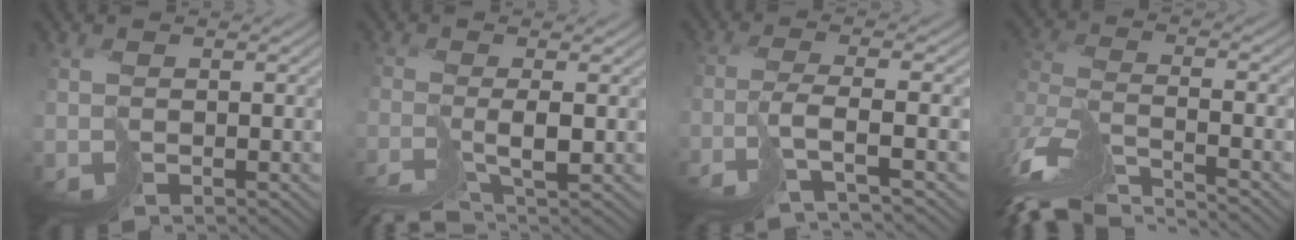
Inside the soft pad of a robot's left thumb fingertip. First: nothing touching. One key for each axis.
{"total": 4.1, "fx": -3.1, "fy": -0.5, "fz": 2.6, "tx": -0.033, "ty": -0.003, "tz": -0.060}
{"total": 4.5, "fx": -2.7, "fy": -0.8, "fz": 3.5, "tx": -0.043, "ty": 0.013, "tz": -0.065}
{"total": 10.1, "fx": -8.7, "fy": 1.8, "fz": 4.8, "tx": -0.118, "ty": -0.006, "tz": -0.155}